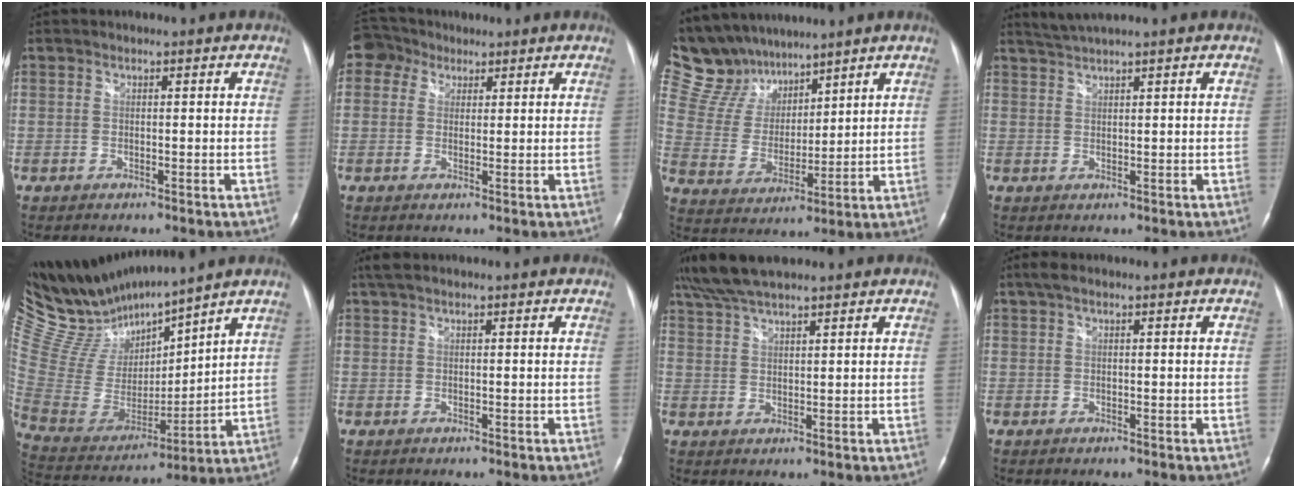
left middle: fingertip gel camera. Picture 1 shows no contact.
{"total": 4.4, "force": [2.4, 3.6, 0.9], "torque": [-0.026, 0.027, 0.044]}
{"total": 12.0, "force": [10.7, 5.0, 2.2], "torque": [-0.060, 0.025, 0.218]}
{"total": 2.5, "force": [2.2, -0.8, 0.8], "torque": [-0.021, 0.010, 0.050]}
{"total": 18.3, "force": [16.7, 2.3, 7.2], "torque": [-0.155, -0.007, 0.331]}
{"total": 2.0, "force": [1.4, 0.7, 1.3], "torque": [-0.029, 0.024, 0.027]}
{"total": 8.0, "force": [6.8, 1.4, 4.0], "torque": [-0.081, 0.032, 0.125]}
{"total": 1.8, "force": [0.9, 0.7, 1.3], "torque": [-0.028, 0.022, 0.015]}